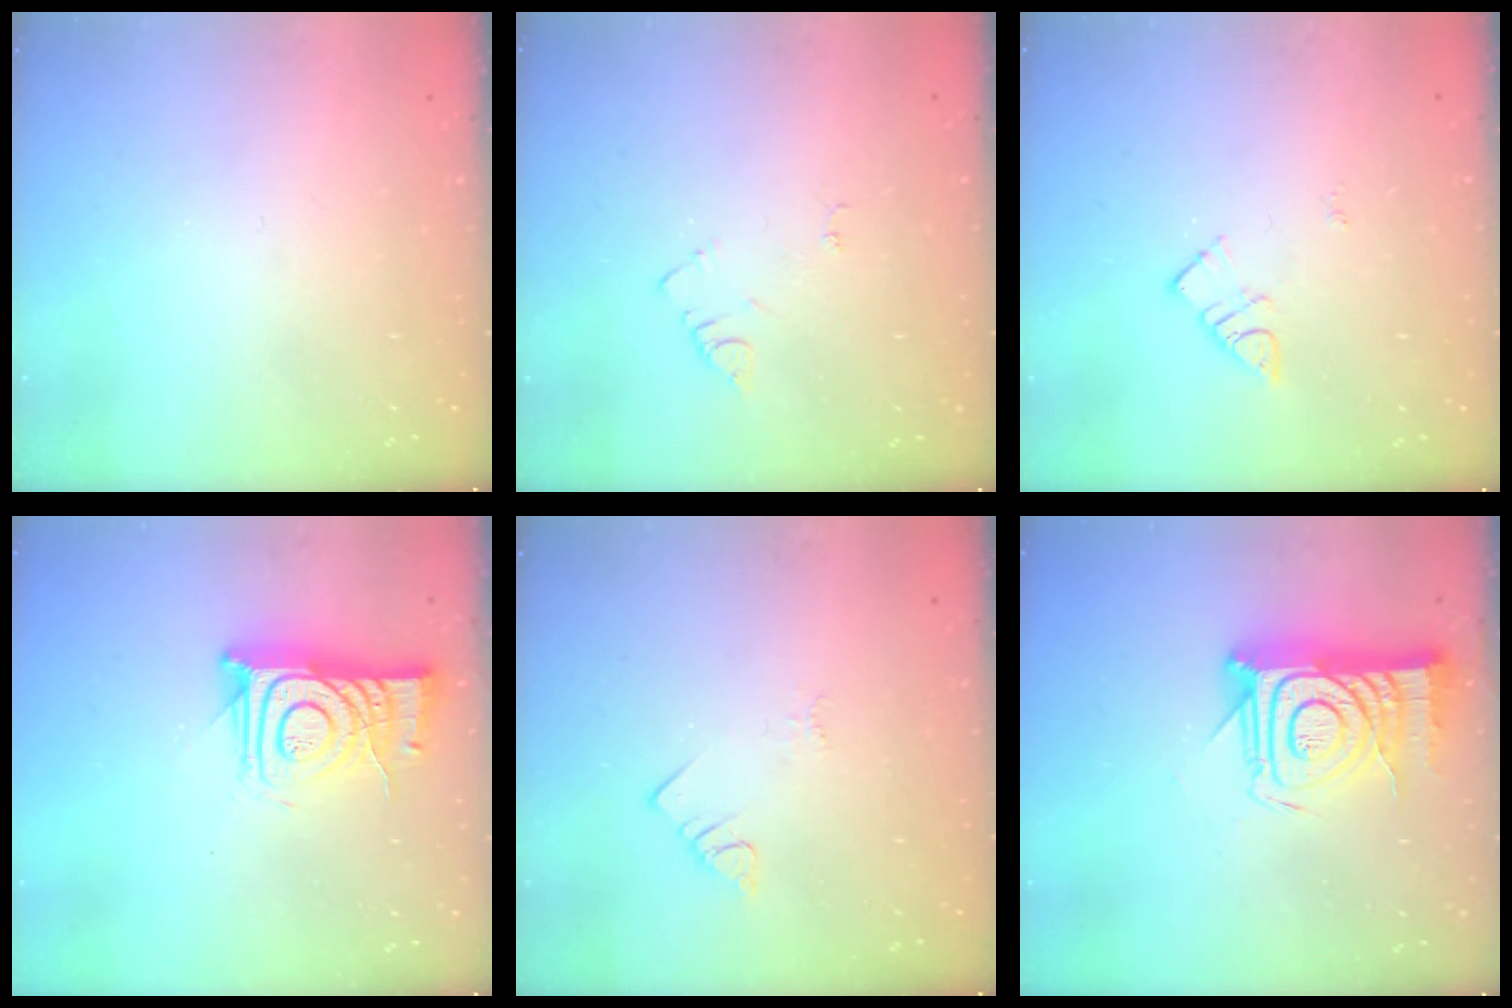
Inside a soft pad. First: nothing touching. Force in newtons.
{"total": 4.2, "press": 4.2, "slide": 0.4}
{"total": 5.8, "press": 5.8, "slide": 0.6}
{"total": 12.7, "press": 12.7, "slide": 0.6}
{"total": 2.0, "press": 2.0, "slide": 0.4}
{"total": 16.2, "press": 16.2, "slide": 1.1}